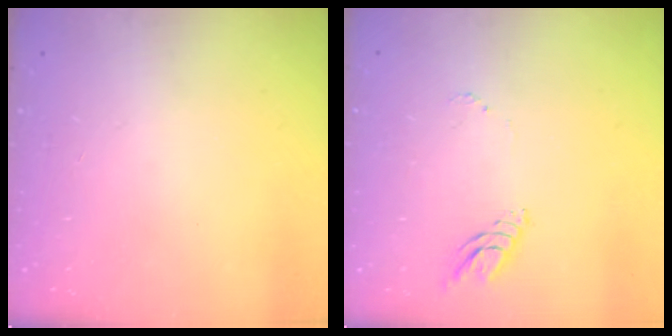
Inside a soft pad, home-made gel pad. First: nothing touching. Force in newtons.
{"total": 6.2, "press": 6.2, "slide": 0.5}